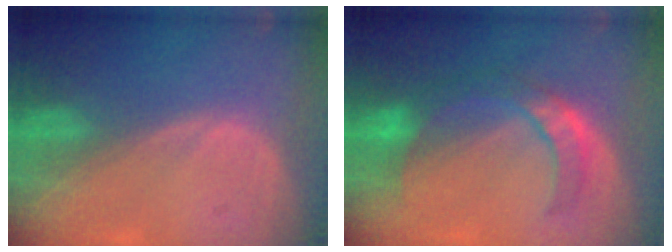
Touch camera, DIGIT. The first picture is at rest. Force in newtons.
{"total": 7.3, "press": 7.1, "slide": 1.6}